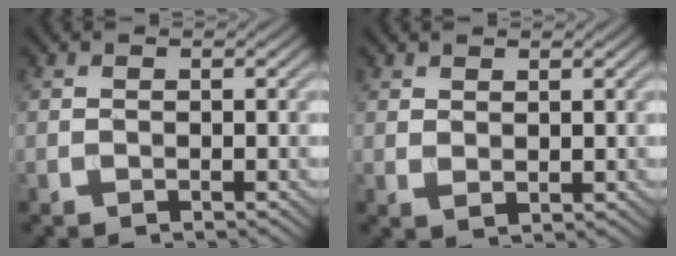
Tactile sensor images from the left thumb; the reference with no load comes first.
{"total": 1.3, "force": [0.9, 0.6, 0.8], "torque": [-0.019, -0.005, 0.022]}